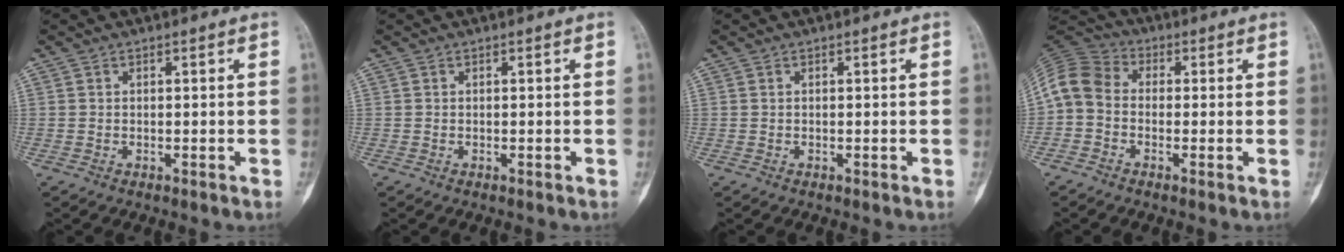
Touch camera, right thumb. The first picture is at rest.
{"total": 0.0}
{"total": 0.0}
{"total": 8.4, "force": [-0.7, 6.7, 5.1], "torque": [-0.093, 0.027, -0.033]}